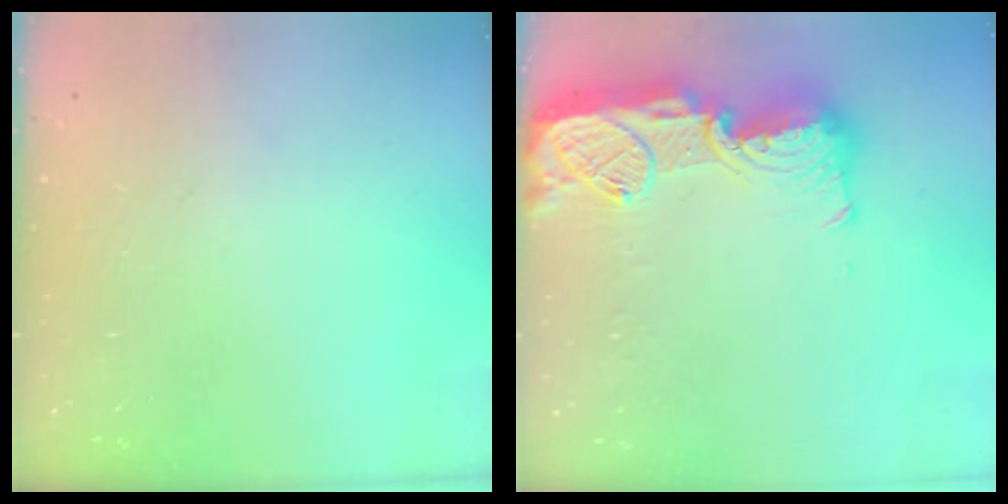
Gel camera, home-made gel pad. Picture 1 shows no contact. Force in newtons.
{"total": 19.4, "press": 19.0, "slide": 3.7}